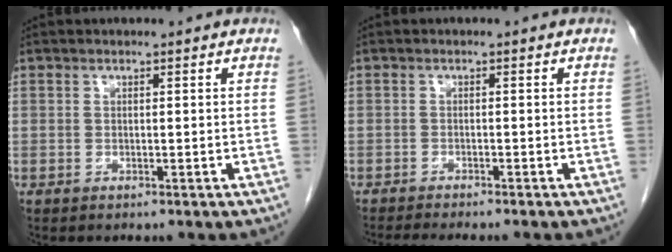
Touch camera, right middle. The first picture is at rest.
{"total": 6.4, "force": [-5.7, 0.3, 3.0], "torque": [-0.038, -0.015, -0.084]}